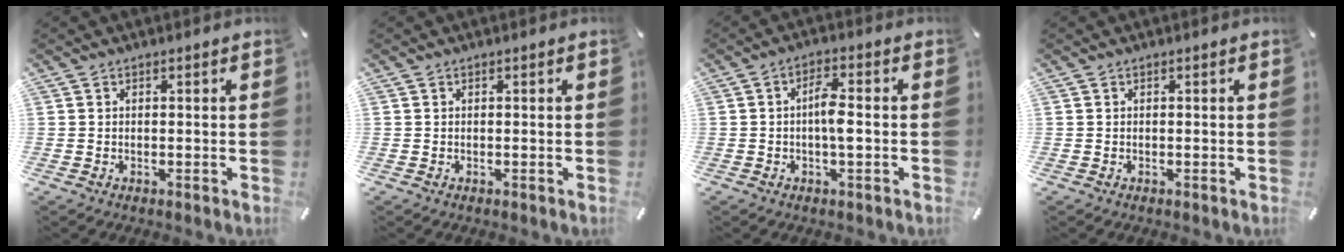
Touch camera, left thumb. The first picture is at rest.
{"total": 0.0}
{"total": 5.3, "force": [-0.6, 1.7, 5.0], "torque": [-0.096, 0.006, -0.015]}
{"total": 0.0}